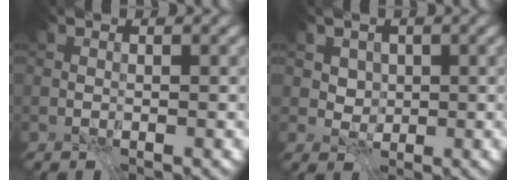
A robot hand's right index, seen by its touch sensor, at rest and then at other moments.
{"total": 2.9, "force": [1.2, 2.3, 1.3], "torque": [-0.037, -0.010, 0.036]}